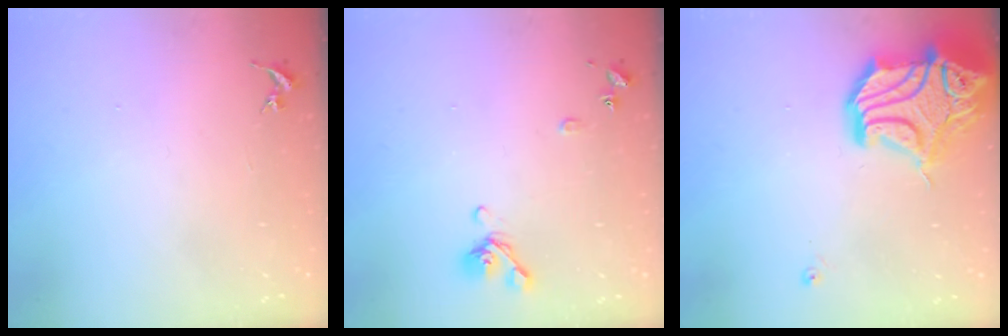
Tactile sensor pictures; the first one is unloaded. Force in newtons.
{"total": 8.6, "press": 8.4, "slide": 1.4}
{"total": 19.6, "press": 19.4, "slide": 2.5}